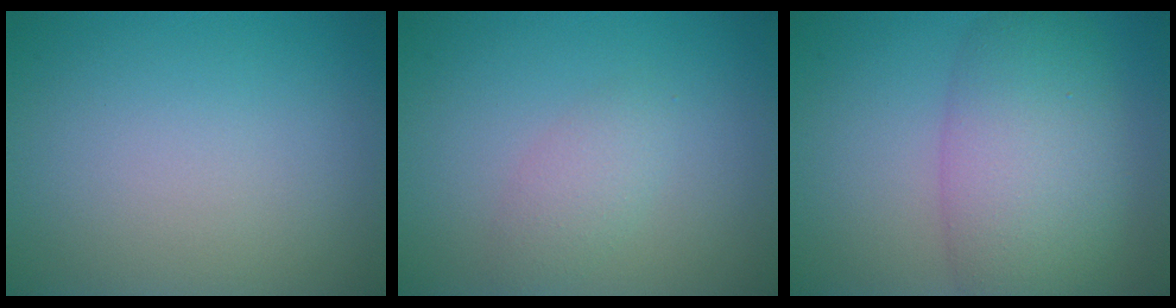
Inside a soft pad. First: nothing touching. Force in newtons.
{"total": 1.8, "press": 1.8, "slide": 0.1}
{"total": 7.7, "press": 7.6, "slide": 0.6}